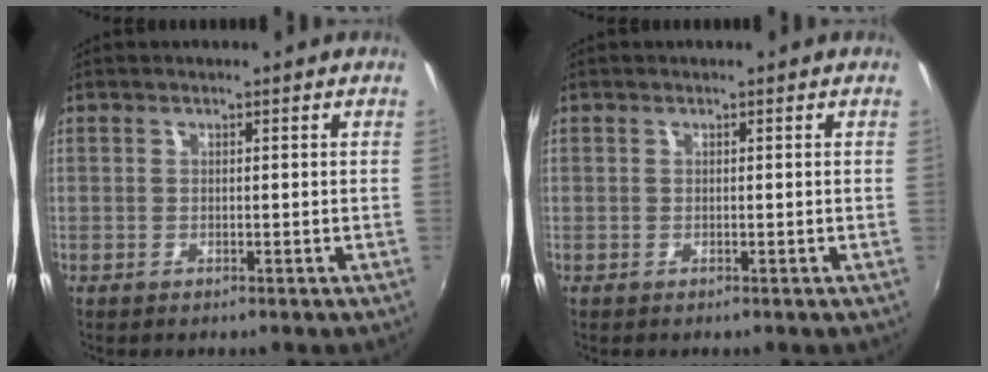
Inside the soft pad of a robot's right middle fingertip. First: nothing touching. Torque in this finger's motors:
{"motor_torque": [-0.02, 0.00, 0.00, 0.00]}